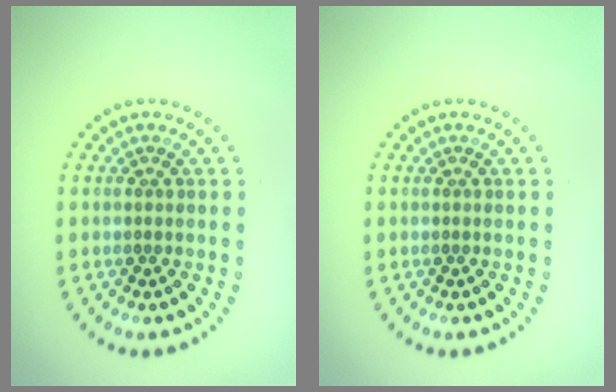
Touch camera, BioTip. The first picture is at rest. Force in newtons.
{"total": 0.0}